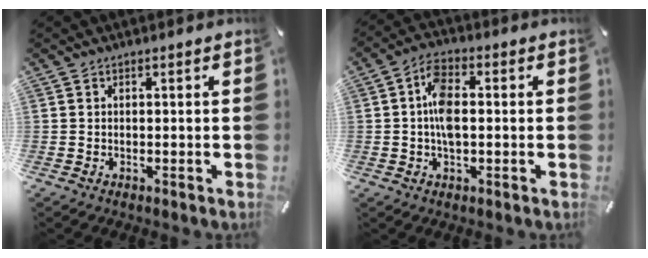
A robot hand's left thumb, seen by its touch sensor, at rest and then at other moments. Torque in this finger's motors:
{"motor_torque": [1.27, 1.84, 0.94, -0.13, 0.32]}